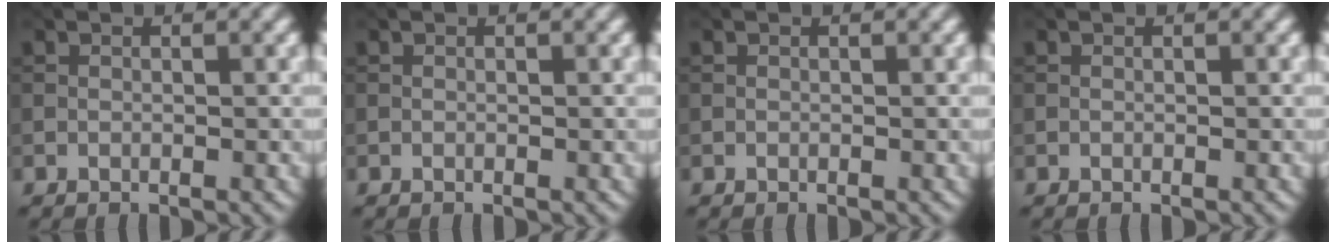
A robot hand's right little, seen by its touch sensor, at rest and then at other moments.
{"total": 0.0}
{"total": 0.0}
{"total": 0.0}